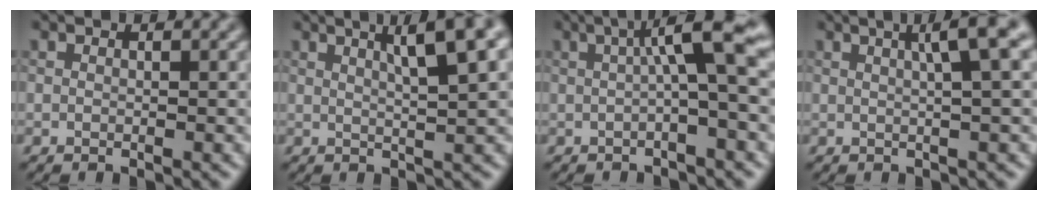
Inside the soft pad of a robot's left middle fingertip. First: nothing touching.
{"total": 6.2, "force": [2.7, 1.3, 5.4], "torque": [-0.061, 0.016, 0.039]}
{"total": 5.6, "force": [0.9, 0.7, 5.5], "torque": [-0.089, 0.015, 0.007]}
{"total": 4.6, "force": [1.4, 0.8, 4.3], "torque": [-0.051, 0.017, 0.021]}